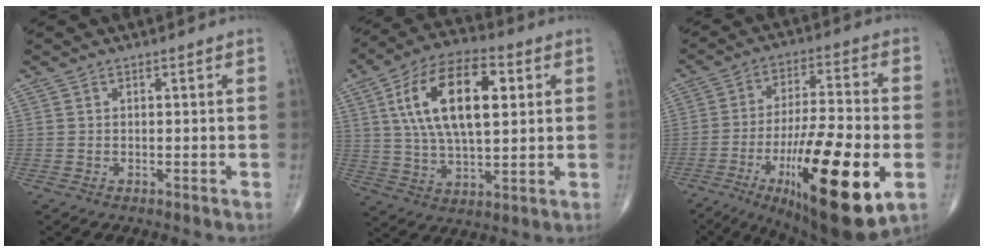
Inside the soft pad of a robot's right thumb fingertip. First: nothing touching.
{"total": 18.4, "force": [4.6, 8.7, 15.5], "torque": [-0.267, 0.008, 0.076]}
{"total": 25.1, "force": [-8.3, 6.7, 22.7], "torque": [-0.351, -0.001, -0.122]}